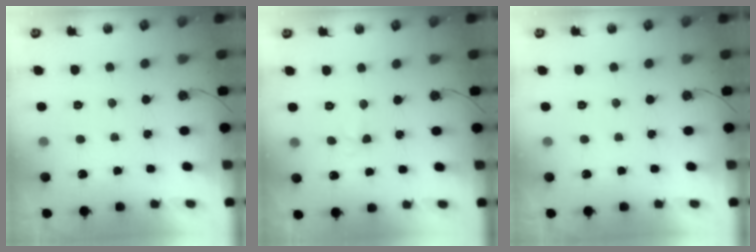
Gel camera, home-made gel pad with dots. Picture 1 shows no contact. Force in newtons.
{"total": 3.8, "press": 3.7, "slide": 0.7}
{"total": 0.0}